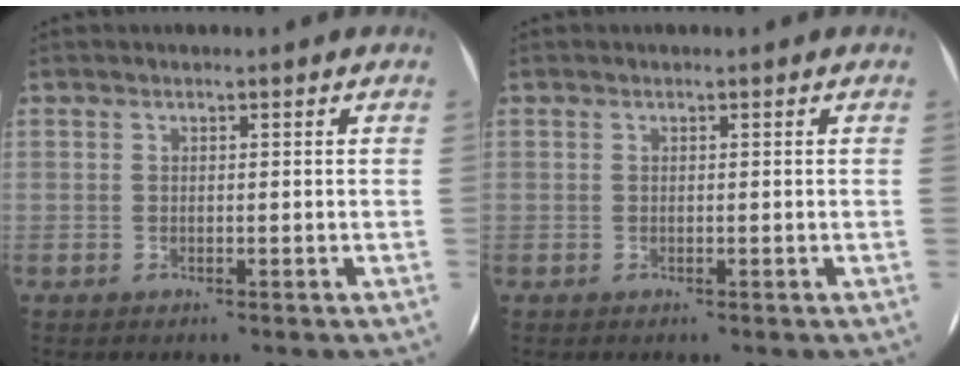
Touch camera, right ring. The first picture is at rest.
{"total": 0.0}